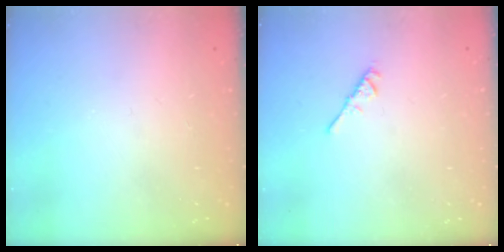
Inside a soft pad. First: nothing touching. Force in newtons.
{"total": 3.1, "press": 3.0, "slide": 0.7}